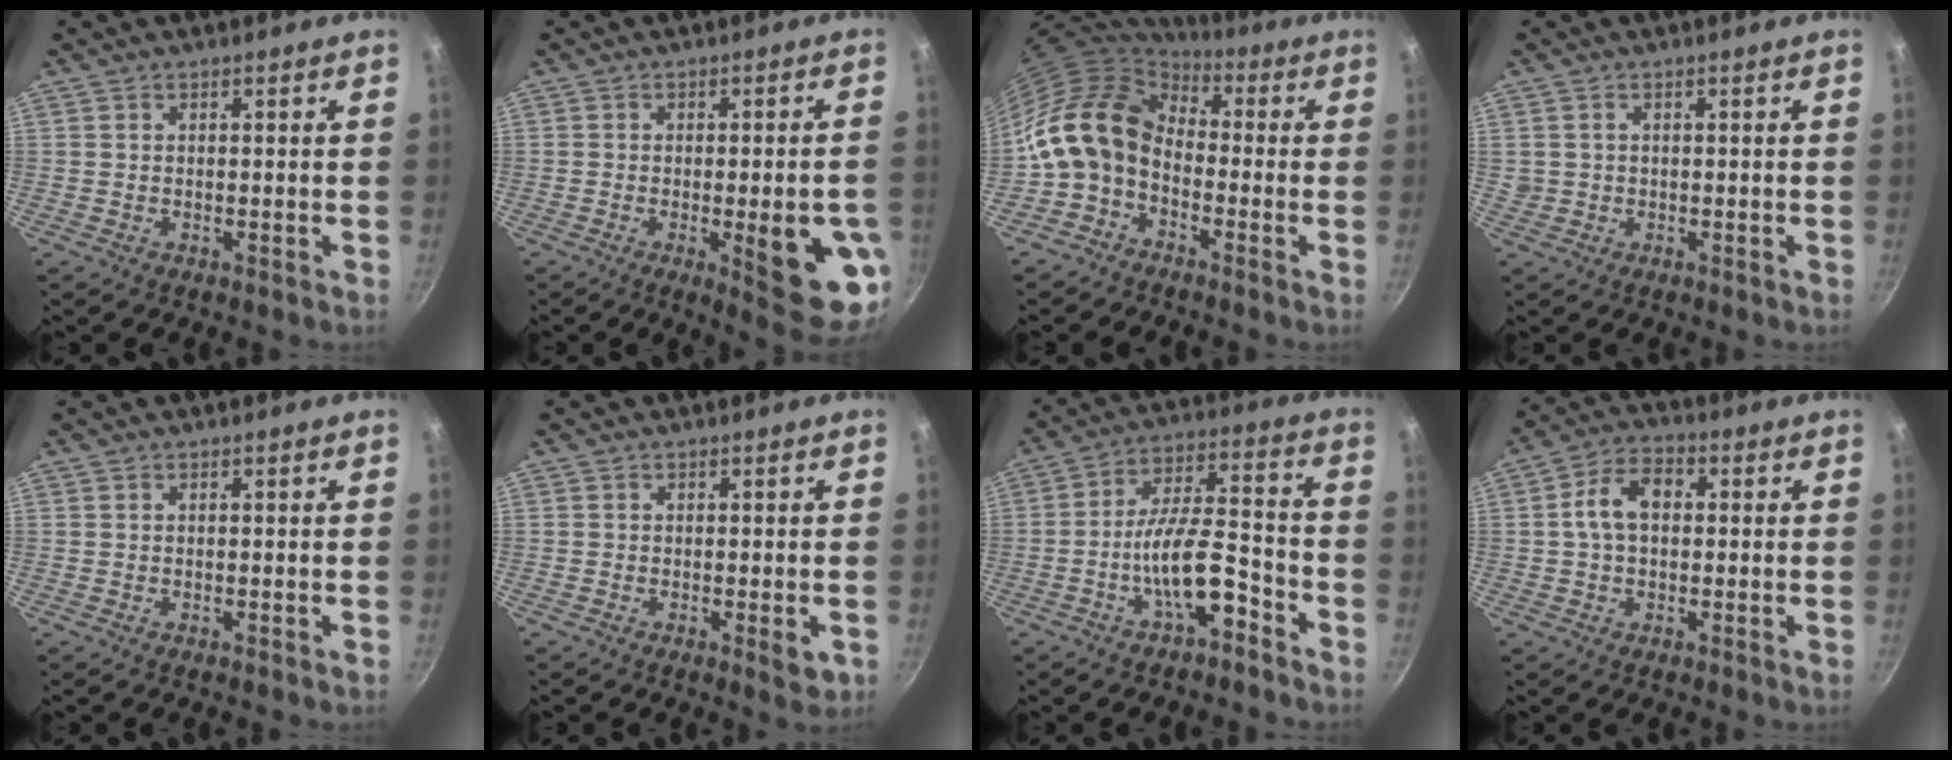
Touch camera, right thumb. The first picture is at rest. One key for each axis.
{"total": 13.6, "fx": -3.2, "fy": 3.6, "fz": 12.7, "tx": -0.132, "ty": 0.002, "tz": -0.035}
{"total": 13.4, "fx": -1.1, "fy": 10.1, "fz": 8.6, "tx": -0.145, "ty": 0.040, "tz": -0.040}
{"total": 1.2, "fx": 0.2, "fy": 1.2, "fz": 0.4, "tx": -0.007, "ty": 0.007, "tz": 0.008}
{"total": 0.0}
{"total": 2.8, "fx": -0.8, "fy": 0.9, "fz": 2.5, "tx": -0.039, "ty": -0.006, "tz": -0.011}
{"total": 11.8, "fx": -6.1, "fy": 4.2, "fz": 9.1, "tx": -0.141, "ty": 0.056, "tz": -0.104}
{"total": 8.1, "fx": 0.7, "fy": 5.5, "fz": 5.9, "tx": -0.089, "ty": 0.024, "tz": 0.000}